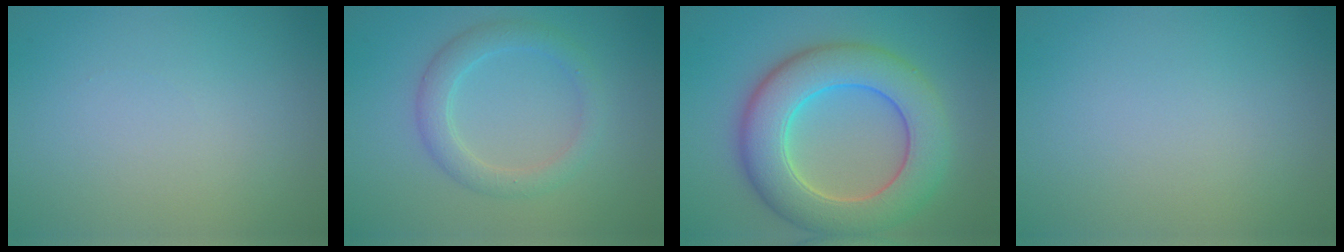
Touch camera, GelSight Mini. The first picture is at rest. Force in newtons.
{"total": 3.0, "press": 3.0, "slide": 0.2}
{"total": 9.4, "press": 9.4, "slide": 0.4}
{"total": 0.0}